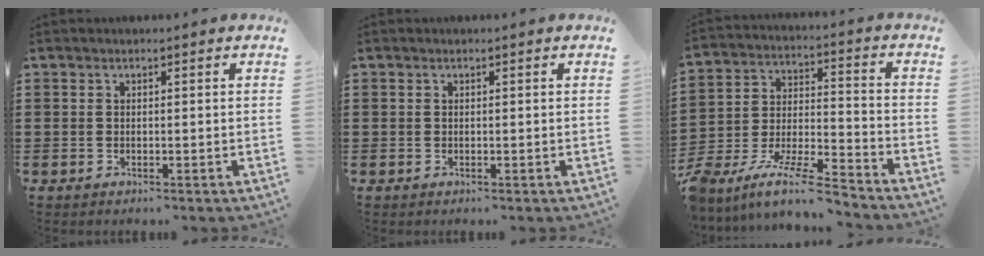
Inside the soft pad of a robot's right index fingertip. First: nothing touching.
{"total": 0.0}
{"total": 9.4, "force": [-8.4, 0.6, 4.2], "torque": [-0.080, 0.006, -0.168]}